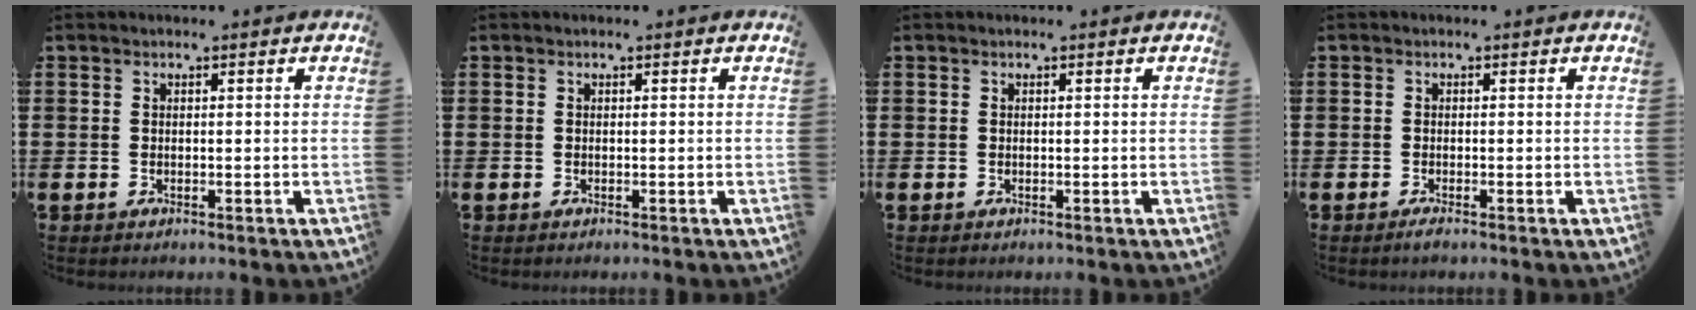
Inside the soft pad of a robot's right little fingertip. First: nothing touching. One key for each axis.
{"total": 0.0}
{"total": 0.0}
{"total": 0.7, "fx": -0.4, "fy": 0.1, "fz": 0.6, "tx": -0.012, "ty": -0.002, "tz": -0.007}